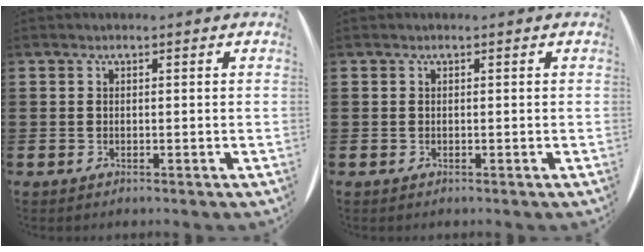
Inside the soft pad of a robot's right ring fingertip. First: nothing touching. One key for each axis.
{"total": 0.0}